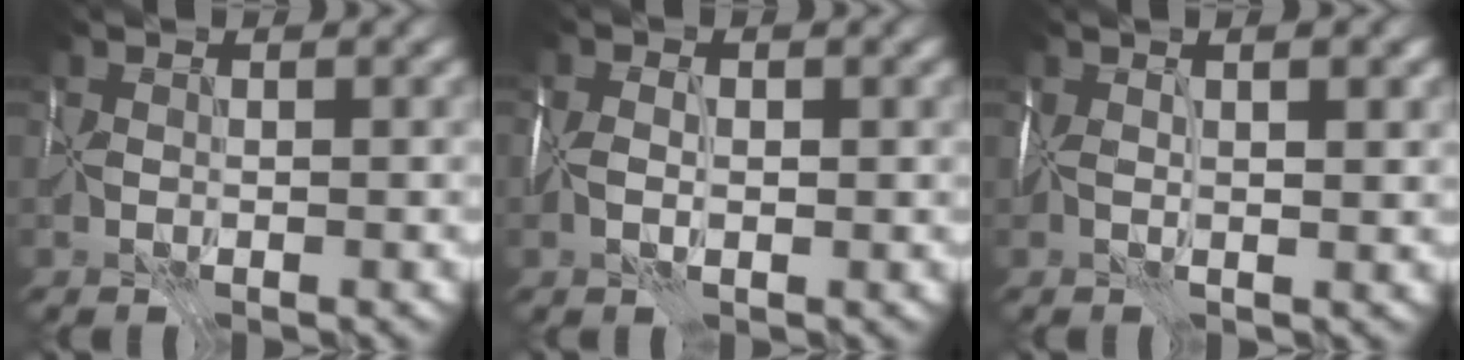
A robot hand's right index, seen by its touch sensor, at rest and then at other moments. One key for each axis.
{"total": 3.4, "fx": -0.1, "fy": 2.2, "fz": 2.6, "tx": -0.045, "ty": 0.006, "tz": -0.004}
{"total": 4.9, "fx": 1.6, "fy": 1.7, "fz": 4.3, "tx": -0.055, "ty": 0.019, "tz": 0.007}